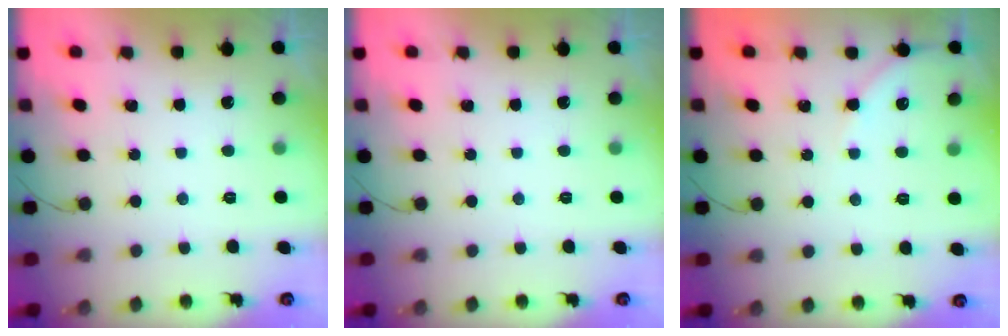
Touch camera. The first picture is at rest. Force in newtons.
{"total": 0.0}
{"total": 3.7, "press": 3.7, "slide": 0.6}